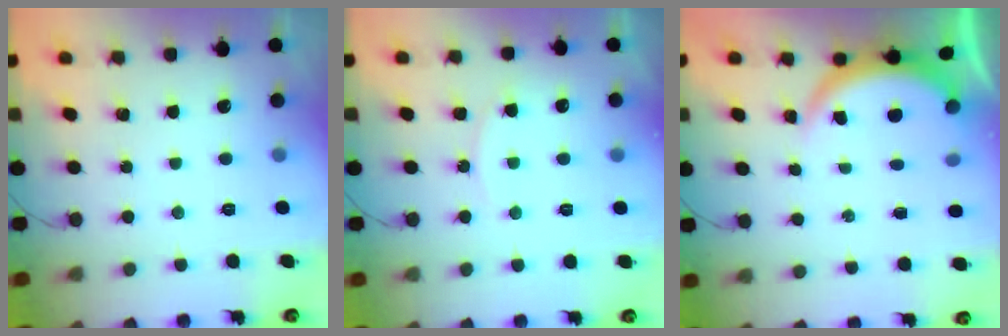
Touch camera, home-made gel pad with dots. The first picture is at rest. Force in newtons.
{"total": 6.6, "press": 6.6, "slide": 0.7}
{"total": 3.9, "press": 3.9, "slide": 0.2}